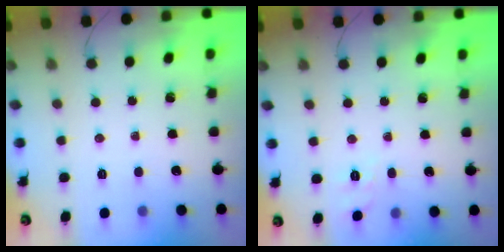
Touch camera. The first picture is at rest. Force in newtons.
{"total": 1.5, "press": 0.0, "slide": 1.5}